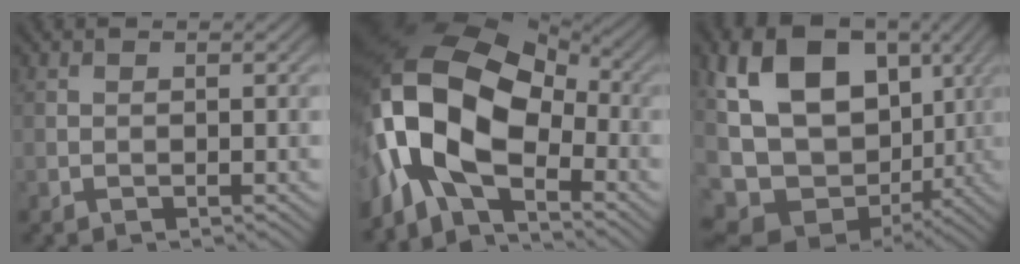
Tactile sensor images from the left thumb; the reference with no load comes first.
{"total": 17.4, "force": [-3.5, 9.6, 14.1], "torque": [-0.283, -0.005, -0.069]}
{"total": 16.2, "force": [1.1, 11.7, 11.1], "torque": [-0.213, -0.026, 0.051]}